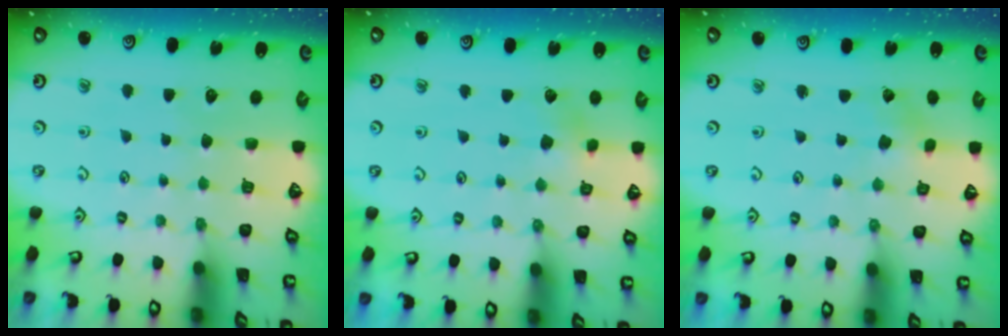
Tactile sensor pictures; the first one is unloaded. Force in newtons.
{"total": 3.0, "press": 2.9, "slide": 0.4}
{"total": 0.5, "press": 0.5, "slide": 0.1}